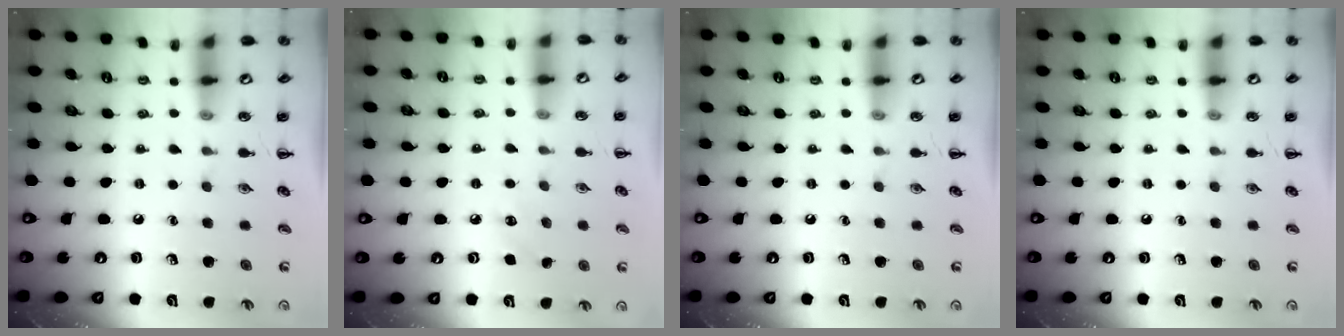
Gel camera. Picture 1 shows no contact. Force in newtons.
{"total": 3.9, "press": 3.7, "slide": 0.9}
{"total": 0.0}
{"total": 0.0}